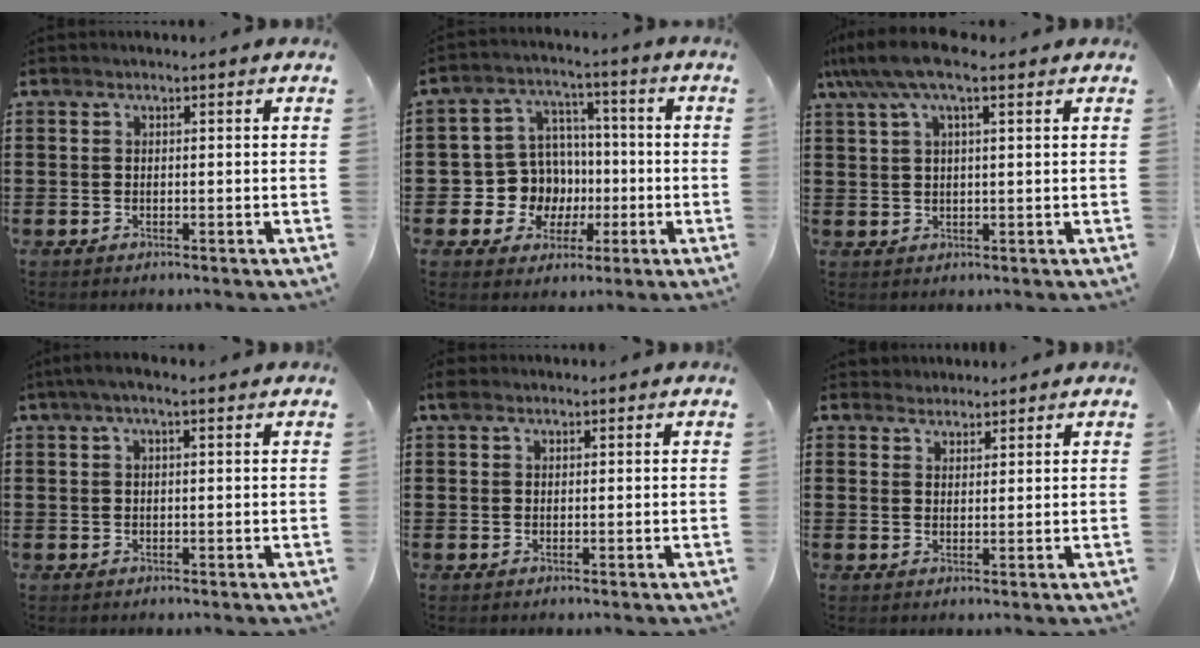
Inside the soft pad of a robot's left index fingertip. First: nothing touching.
{"total": 9.2, "force": [-0.7, 8.9, 2.3], "torque": [-0.083, 0.005, -0.003]}
{"total": 7.2, "force": [4.5, 1.9, 5.3], "torque": [-0.113, 0.004, 0.081]}
{"total": 1.8, "force": [0.6, 0.1, 1.7], "torque": [-0.032, 0.001, 0.011]}
{"total": 1.2, "force": [0.7, 0.9, 0.5], "torque": [-0.013, 0.006, 0.013]}
{"total": 2.1, "force": [2.0, 0.7, -0.3], "torque": [-0.001, 0.003, 0.041]}